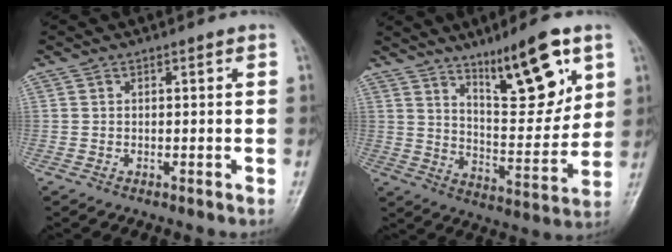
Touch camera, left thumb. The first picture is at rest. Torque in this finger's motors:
{"motor_torque": [0.51, 0.42, 1.40, -1.30, 0.15]}